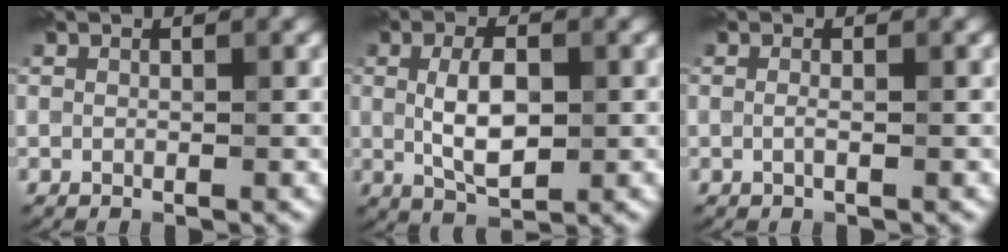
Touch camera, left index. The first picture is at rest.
{"total": 4.6, "force": [-0.1, 2.3, 4.0], "torque": [-0.081, -0.002, 0.003]}
{"total": 0.6, "force": [-0.4, 0.0, 0.5], "torque": [-0.013, -0.004, -0.008]}